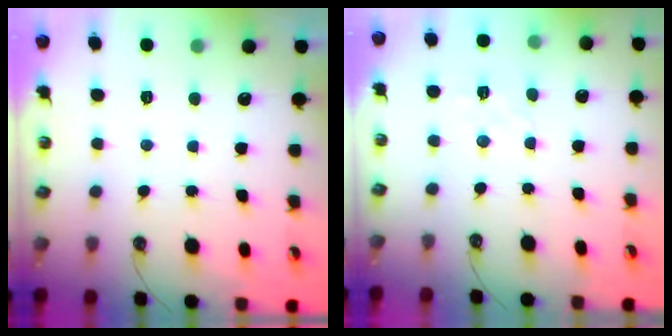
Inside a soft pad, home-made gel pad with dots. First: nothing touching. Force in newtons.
{"total": 3.4, "press": 3.4, "slide": 0.5}